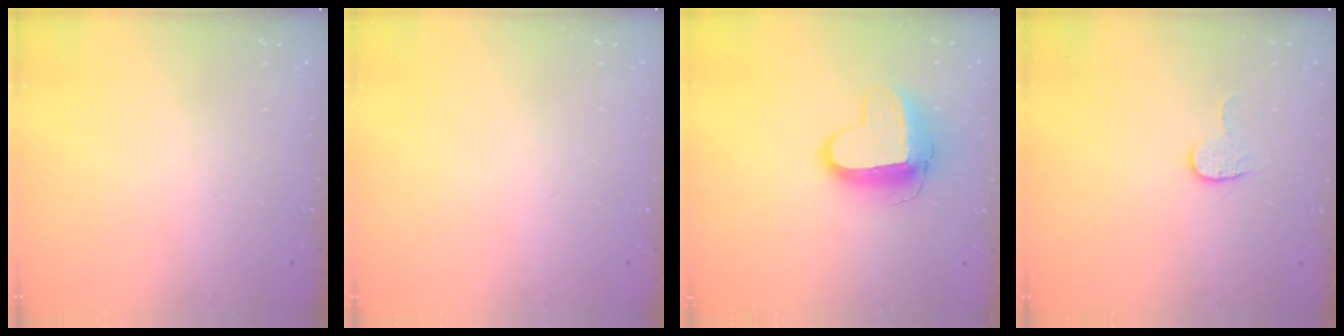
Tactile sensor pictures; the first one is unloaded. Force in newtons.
{"total": 0.0}
{"total": 11.1, "press": 11.0, "slide": 1.3}
{"total": 3.8, "press": 3.8, "slide": 0.4}